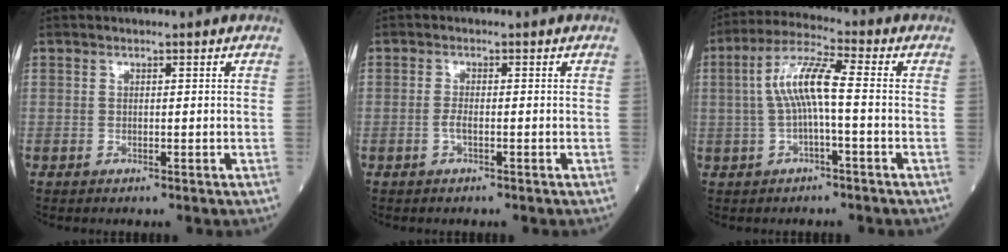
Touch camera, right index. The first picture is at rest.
{"total": 1.2, "force": [-0.6, 0.2, 1.1], "torque": [-0.024, 0.001, -0.013]}
{"total": 7.8, "force": [-0.1, 0.9, 7.8], "torque": [-0.156, 0.024, -0.005]}